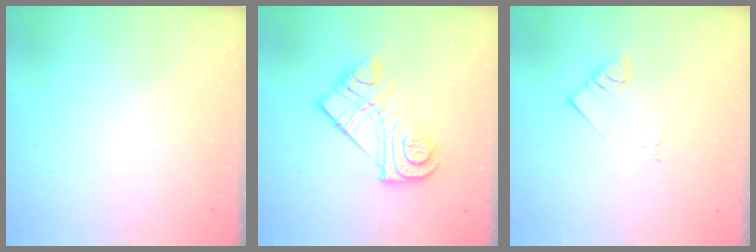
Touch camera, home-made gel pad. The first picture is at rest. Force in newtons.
{"total": 15.8, "press": 15.7, "slide": 1.0}
{"total": 3.6, "press": 3.6, "slide": 0.5}